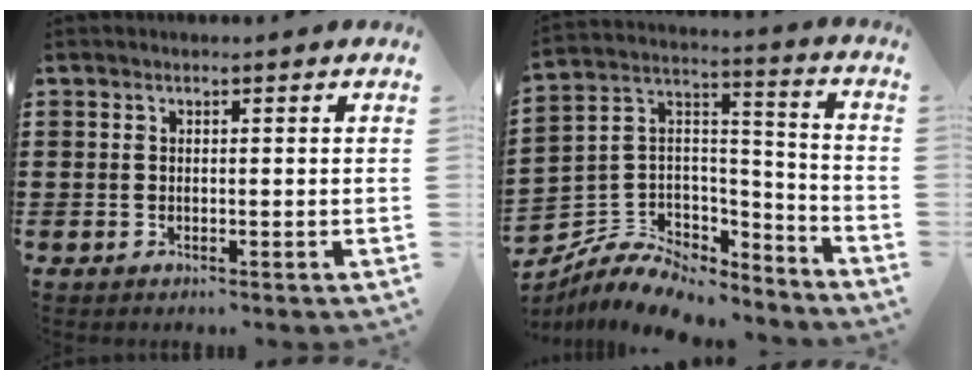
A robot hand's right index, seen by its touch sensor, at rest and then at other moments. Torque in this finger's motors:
{"motor_torque": [0.59, -0.94, 0.25, 0.02]}